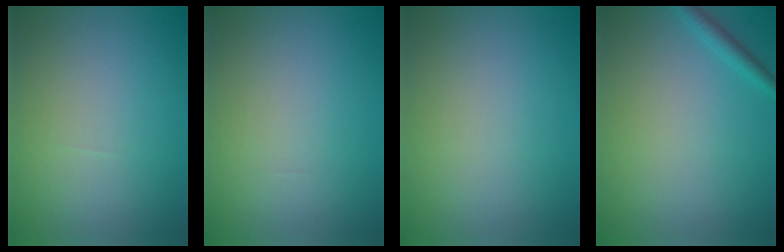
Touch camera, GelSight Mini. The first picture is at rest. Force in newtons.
{"total": 0.0}
{"total": 0.0}
{"total": 1.4, "press": 1.4, "slide": 0.1}